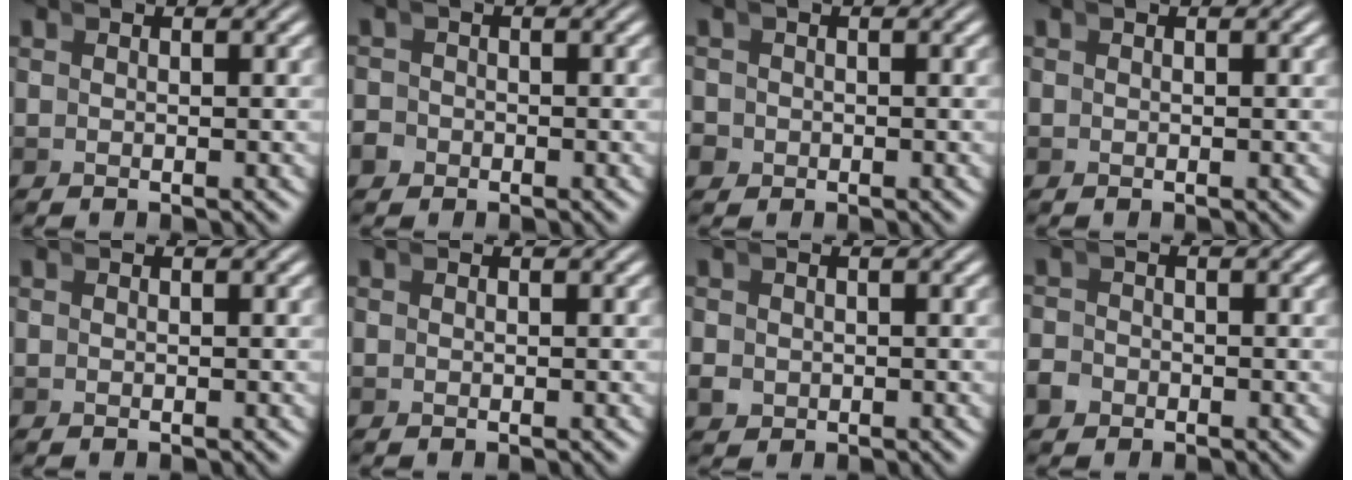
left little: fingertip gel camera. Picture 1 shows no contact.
{"total": 1.6, "force": [-1.1, 1.1, 0.0], "torque": [0.004, -0.010, -0.018]}
{"total": 1.9, "force": [-0.8, 1.7, 0.3], "torque": [-0.008, -0.012, -0.012]}
{"total": 0.0}
{"total": 0.0}
{"total": 0.0}
{"total": 1.0, "force": [-0.5, 0.9, 0.2], "torque": [-0.006, -0.009, -0.003]}
{"total": 1.4, "force": [-1.2, 0.8, 0.0], "torque": [0.004, -0.009, -0.020]}